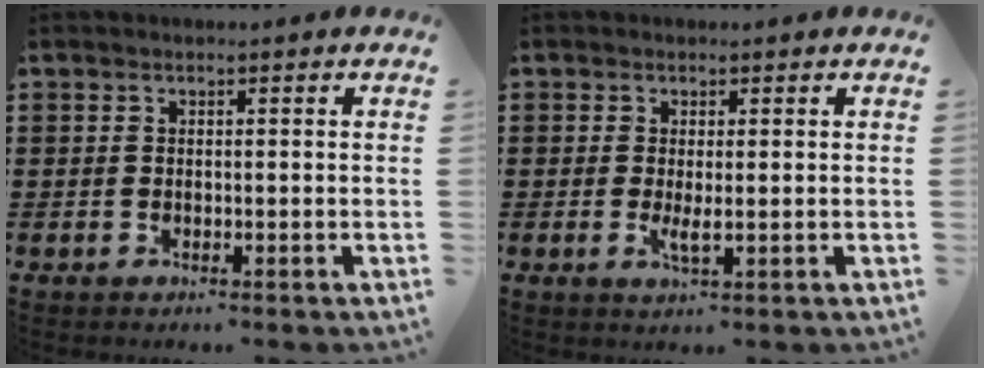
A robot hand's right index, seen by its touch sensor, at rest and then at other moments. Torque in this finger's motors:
{"motor_torque": [0.72, 1.42, -0.08, 0.00]}